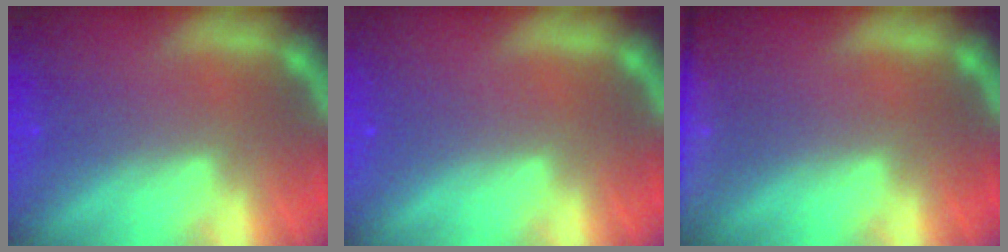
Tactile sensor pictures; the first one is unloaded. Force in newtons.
{"total": 0.0}
{"total": 7.0}